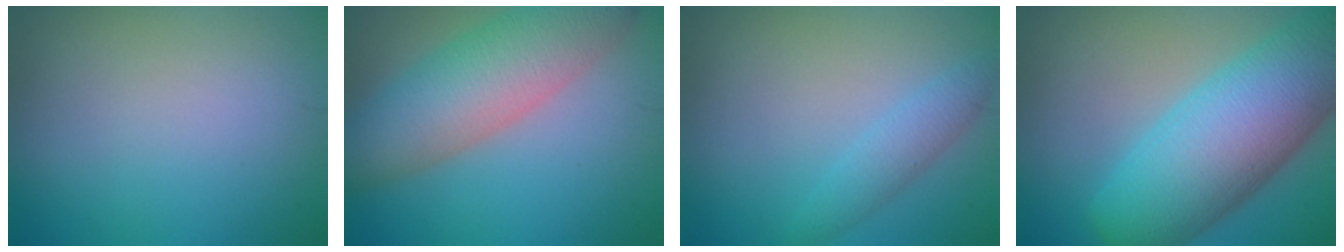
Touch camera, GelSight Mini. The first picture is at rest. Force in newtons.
{"total": 8.0, "press": 8.0, "slide": 0.3}
{"total": 2.1, "press": 2.0, "slide": 0.2}
{"total": 11.7, "press": 11.7, "slide": 0.4}